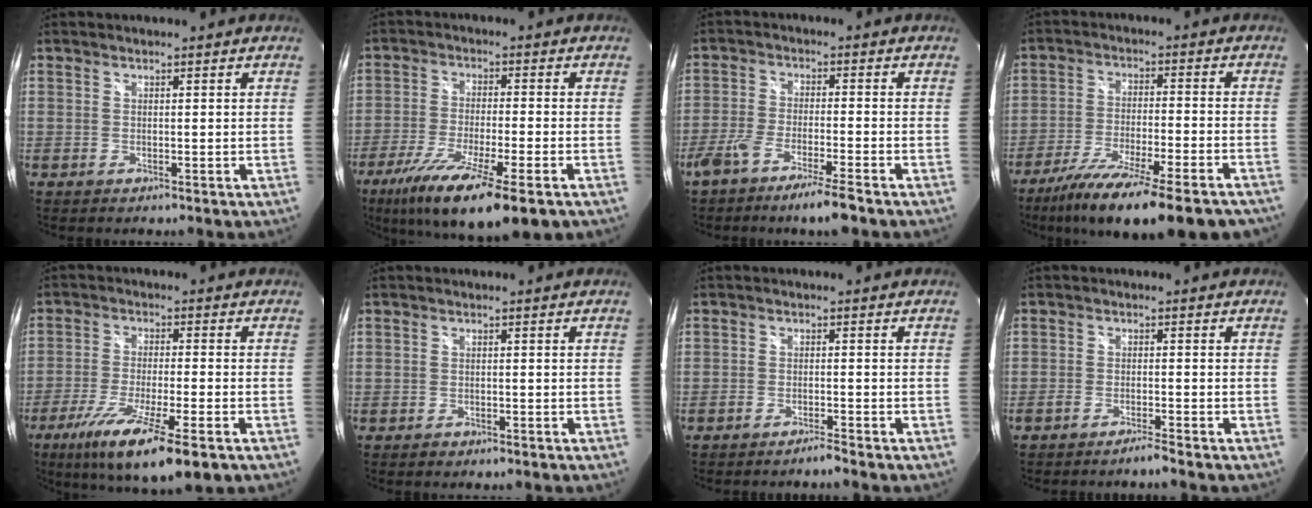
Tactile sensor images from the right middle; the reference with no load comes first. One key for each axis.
{"total": 15.6, "fx": -9.5, "fy": 2.6, "fz": 12.1, "tx": -0.234, "ty": -0.054, "tz": -0.166}
{"total": 7.5, "fx": -5.6, "fy": 0.1, "fz": 4.9, "tx": -0.110, "ty": -0.004, "tz": -0.105}
{"total": 20.3, "fx": -16.0, "fy": 3.2, "fz": 12.0, "tx": -0.214, "ty": -0.052, "tz": -0.247}
{"total": 14.2, "fx": -8.1, "fy": 2.2, "fz": 11.5, "tx": -0.223, "ty": -0.048, "tz": -0.142}
{"total": 1.2, "fx": -0.9, "fy": 0.7, "fz": 0.4, "tx": -0.009, "ty": -0.003, "tz": -0.016}
{"total": 2.0, "fx": -1.9, "fy": -0.1, "fz": 0.4, "tx": -0.022, "ty": -0.001, "tz": -0.037}
{"total": 2.4, "fx": -2.3, "fy": -0.2, "fz": 0.7, "tx": -0.032, "ty": -0.002, "tz": -0.045}